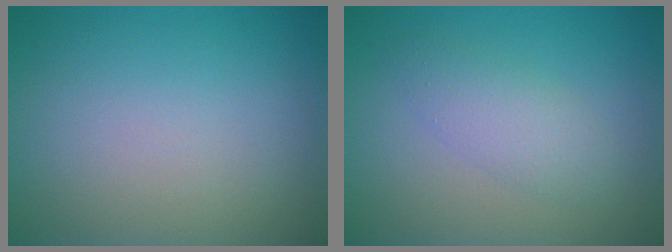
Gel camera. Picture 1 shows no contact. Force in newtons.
{"total": 2.7, "press": 2.7, "slide": 0.0}